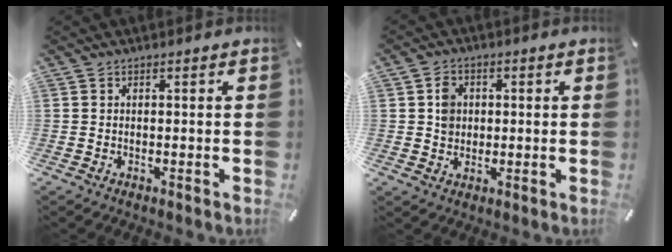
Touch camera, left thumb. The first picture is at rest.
{"total": 4.3, "force": [0.5, 3.9, 1.8], "torque": [-0.017, -0.001, 0.004]}